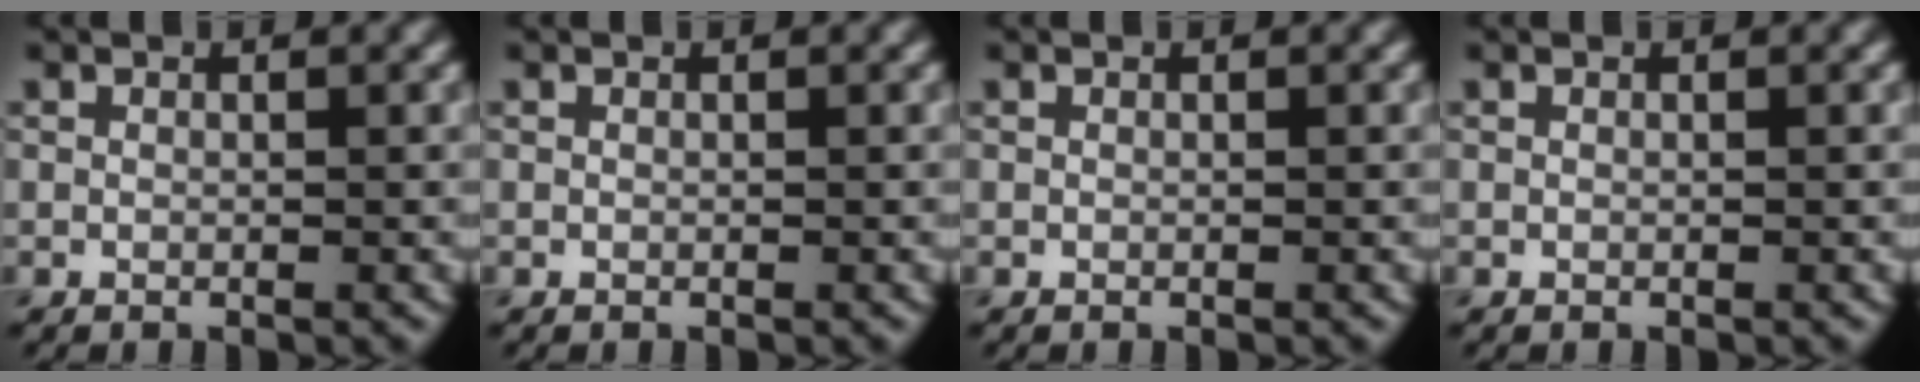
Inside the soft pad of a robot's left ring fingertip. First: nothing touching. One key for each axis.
{"total": 0.0}
{"total": 0.0}
{"total": 0.0}